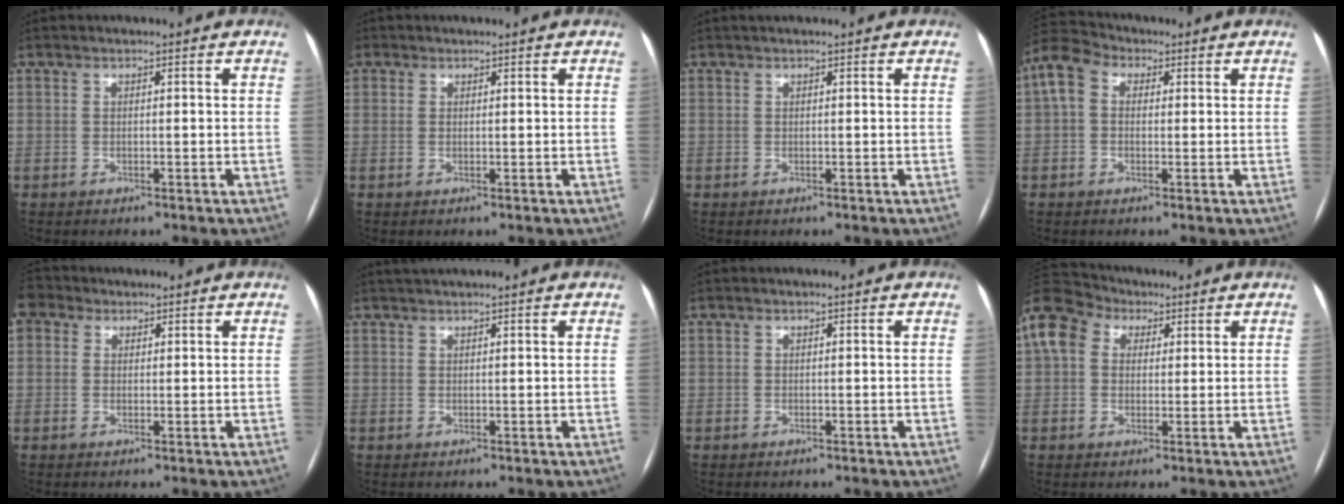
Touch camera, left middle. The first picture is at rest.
{"total": 1.2, "force": [0.5, 1.1, 0.3], "torque": [-0.003, 0.004, 0.008]}
{"total": 1.1, "force": [1.0, 0.1, 0.6], "torque": [-0.008, 0.021, 0.017]}
{"total": 5.9, "force": [1.3, 4.3, 3.9], "torque": [-0.096, 0.039, 0.019]}
{"total": 3.8, "force": [2.0, 3.0, 1.3], "torque": [-0.032, 0.027, 0.039]}
{"total": 2.0, "force": [1.8, -0.2, 0.8], "torque": [-0.009, 0.023, 0.036]}
{"total": 0.0}
{"total": 12.2, "force": [5.0, 9.3, 6.1], "torque": [-0.157, 0.065, 0.089]}